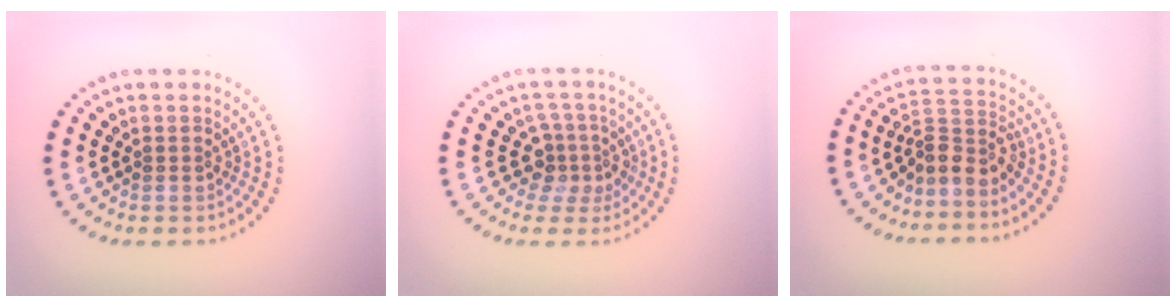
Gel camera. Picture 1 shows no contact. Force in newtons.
{"total": 2.9, "press": 2.1, "slide": 2.0}
{"total": 3.0, "press": 2.2, "slide": 2.1}